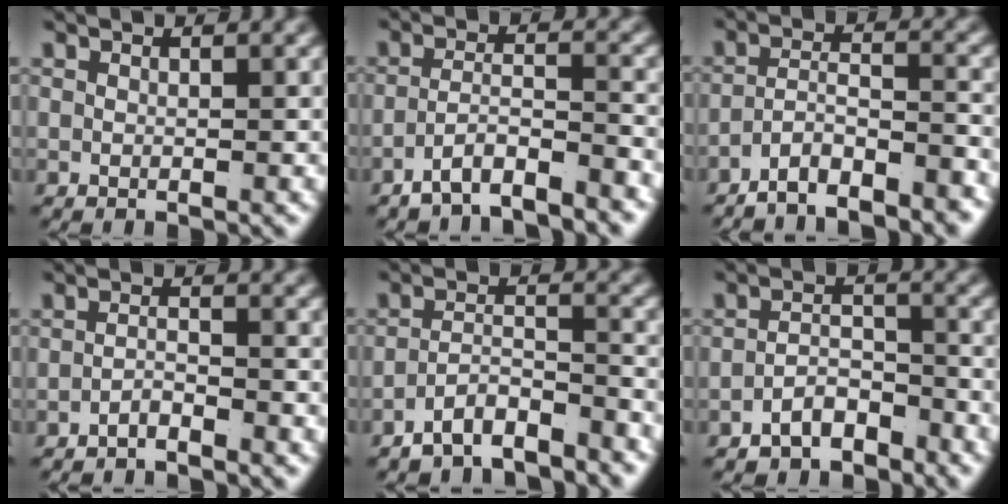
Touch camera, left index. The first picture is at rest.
{"total": 5.1, "force": [-4.5, 1.5, 1.9], "torque": [-0.041, -0.022, -0.071]}
{"total": 6.3, "force": [-5.2, 2.6, 2.3], "torque": [-0.051, -0.021, -0.087]}
{"total": 2.1, "force": [-2.0, 0.2, 0.5], "torque": [-0.009, -0.009, -0.034]}
{"total": 5.7, "force": [-5.1, 1.9, 1.7], "torque": [-0.033, -0.024, -0.083]}
{"total": 4.2, "force": [-3.6, 1.7, 1.1], "torque": [-0.008, -0.012, -0.063]}